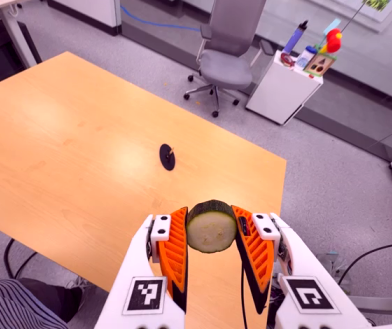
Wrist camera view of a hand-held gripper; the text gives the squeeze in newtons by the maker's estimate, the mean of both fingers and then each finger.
{"total": 11.2, "left": 10.9, "right": 11.5}